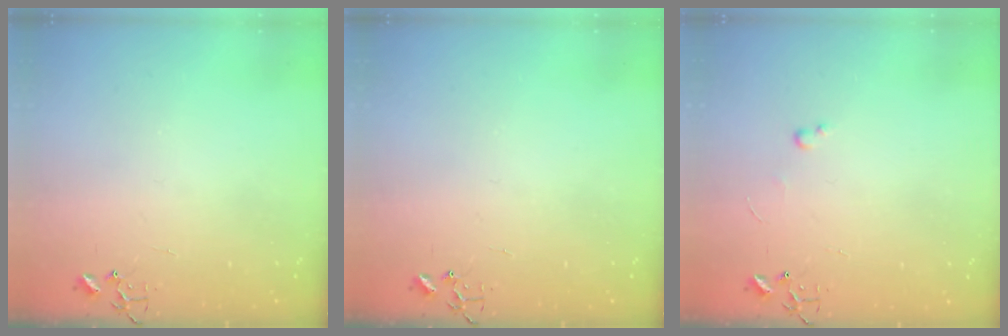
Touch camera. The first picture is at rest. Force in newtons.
{"total": 0.0}
{"total": 2.6, "press": 2.6, "slide": 0.4}